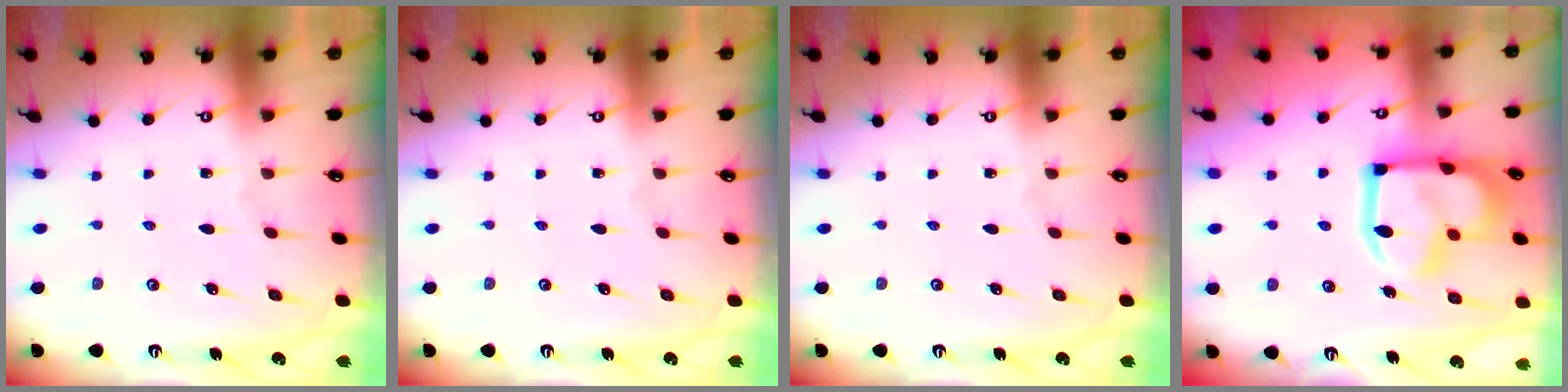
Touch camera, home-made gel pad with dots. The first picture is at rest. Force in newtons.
{"total": 0.0}
{"total": 0.0}
{"total": 20.2, "press": 20.2, "slide": 1.5}